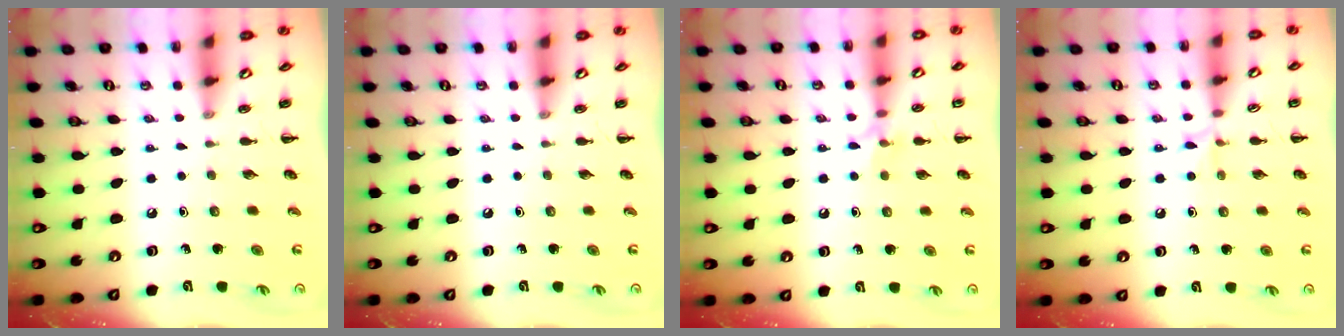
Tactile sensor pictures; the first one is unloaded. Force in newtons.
{"total": 0.0}
{"total": 7.1, "press": 7.0, "slide": 1.4}
{"total": 5.5, "press": 5.1, "slide": 2.0}